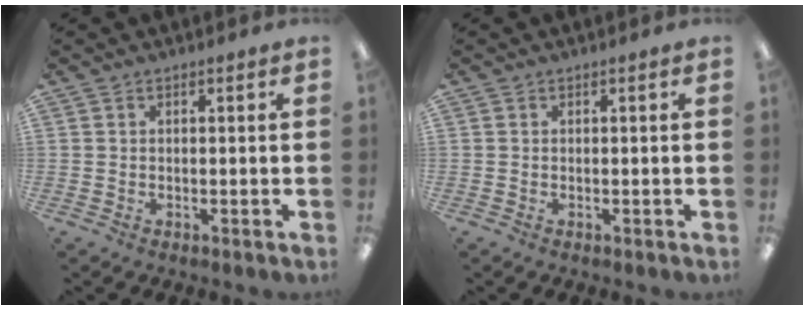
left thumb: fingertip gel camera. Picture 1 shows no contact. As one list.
[{"total": 0.0}]